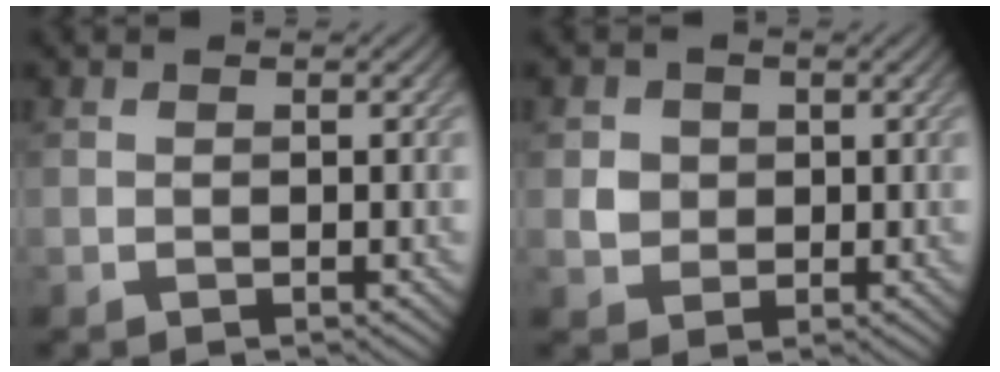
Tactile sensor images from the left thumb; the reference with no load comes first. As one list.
[{"total": 2.2, "force": [0.4, 2.0, 0.6], "torque": [-0.016, 0.002, 0.007]}]